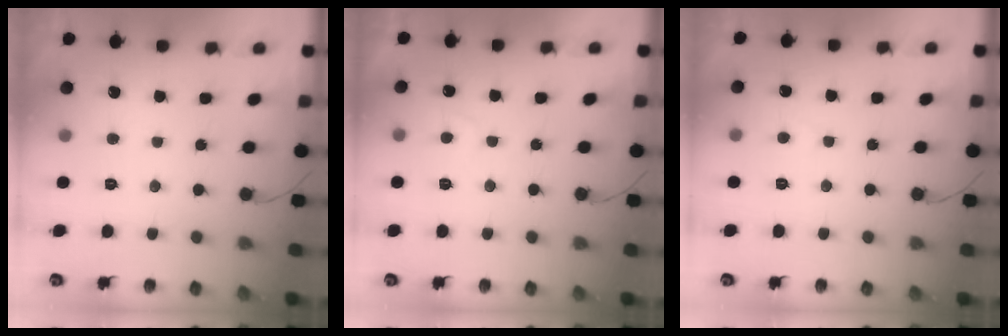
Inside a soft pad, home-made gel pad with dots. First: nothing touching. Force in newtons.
{"total": 2.3, "press": 2.2, "slide": 0.6}
{"total": 2.9, "press": 2.9, "slide": 0.4}